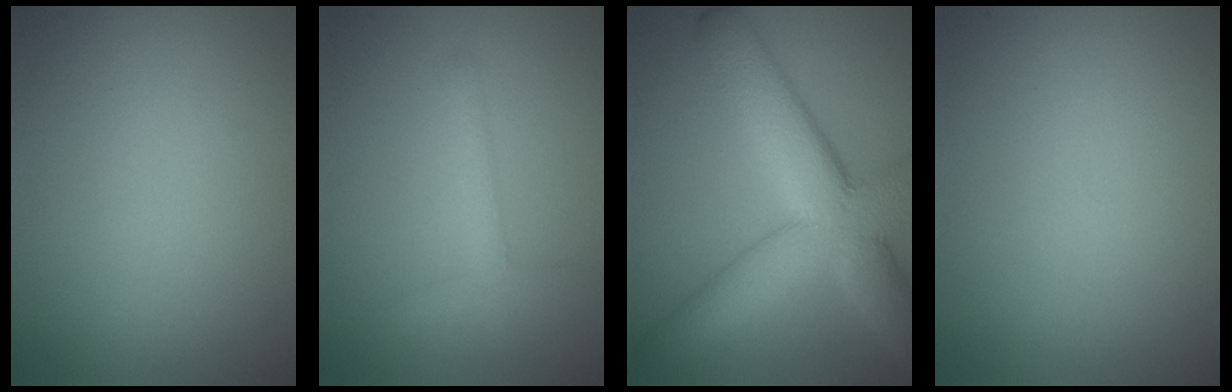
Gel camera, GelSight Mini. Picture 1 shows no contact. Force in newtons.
{"total": 2.0, "press": 2.0, "slide": 0.1}
{"total": 9.6, "press": 9.6, "slide": 0.8}
{"total": 0.0}